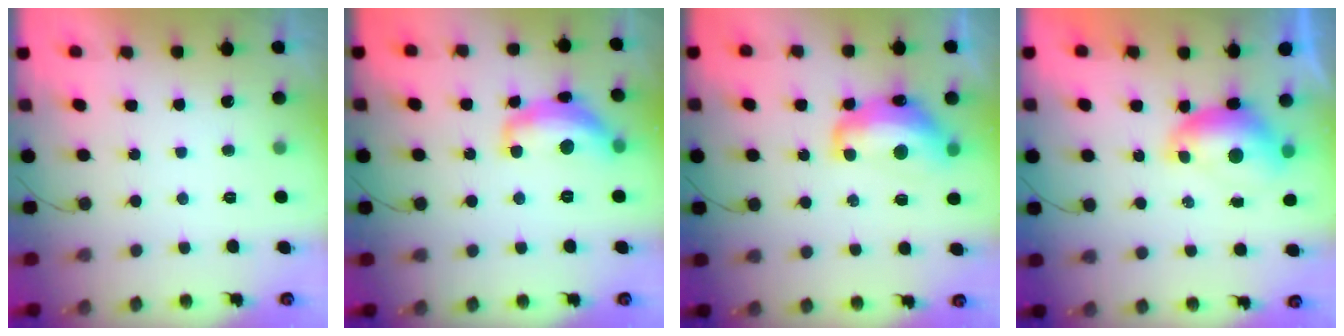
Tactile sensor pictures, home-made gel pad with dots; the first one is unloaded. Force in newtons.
{"total": 14.5, "press": 14.4, "slide": 1.1}
{"total": 14.0, "press": 14.0, "slide": 1.1}
{"total": 7.9, "press": 7.9, "slide": 1.0}